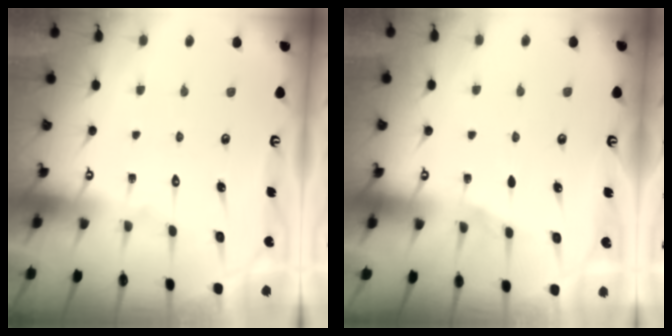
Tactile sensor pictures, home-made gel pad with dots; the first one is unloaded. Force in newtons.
{"total": 1.8, "press": 1.3, "slide": 1.2}